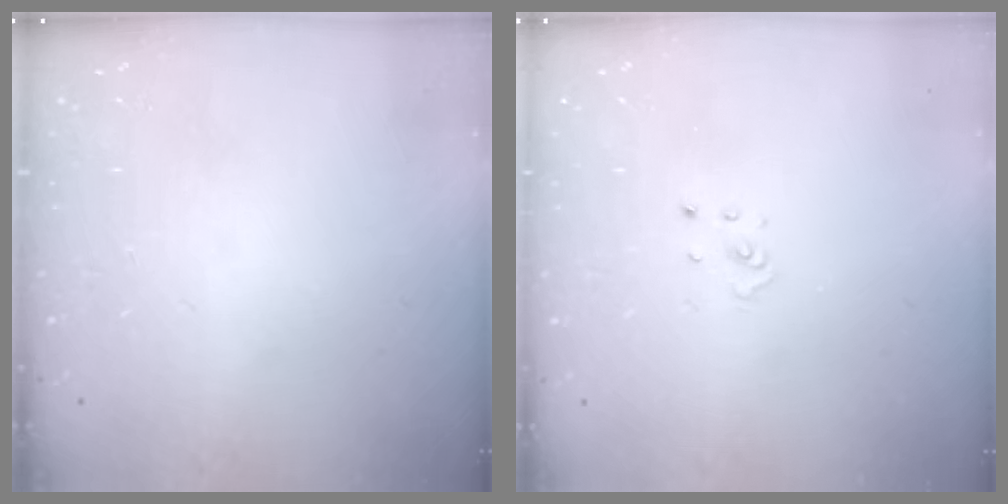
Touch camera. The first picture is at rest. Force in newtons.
{"total": 1.1, "press": 1.1, "slide": 0.1}